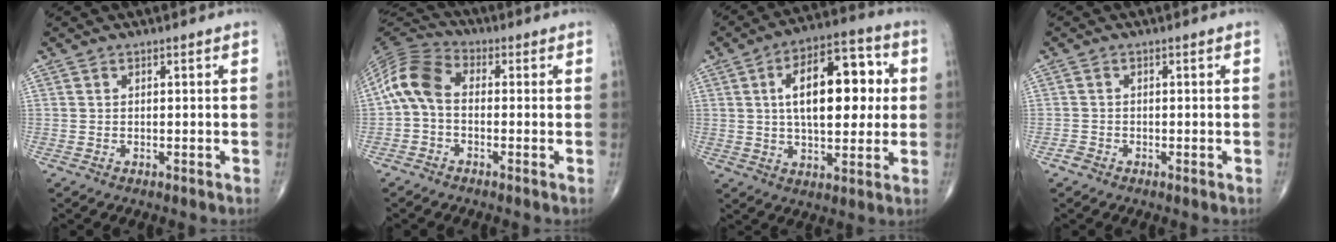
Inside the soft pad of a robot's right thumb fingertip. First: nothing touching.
{"total": 8.9, "force": [-0.5, 5.7, 6.8], "torque": [-0.132, 0.025, -0.029]}
{"total": 17.6, "force": [3.0, 8.5, 15.1], "torque": [-0.207, 0.015, 0.044]}
{"total": 0.9, "force": [-0.7, 0.5, 0.1], "torque": [0.000, 0.001, -0.020]}